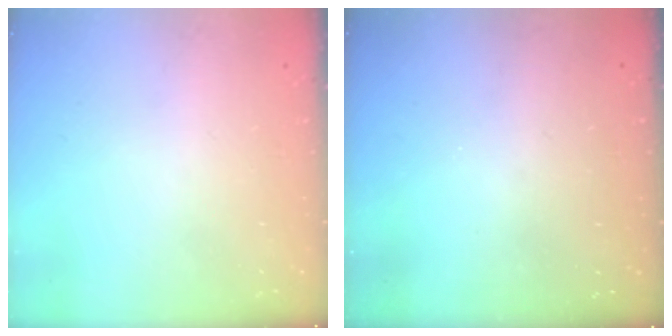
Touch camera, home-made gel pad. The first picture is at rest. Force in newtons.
{"total": 3.0, "press": 3.0, "slide": 0.2}